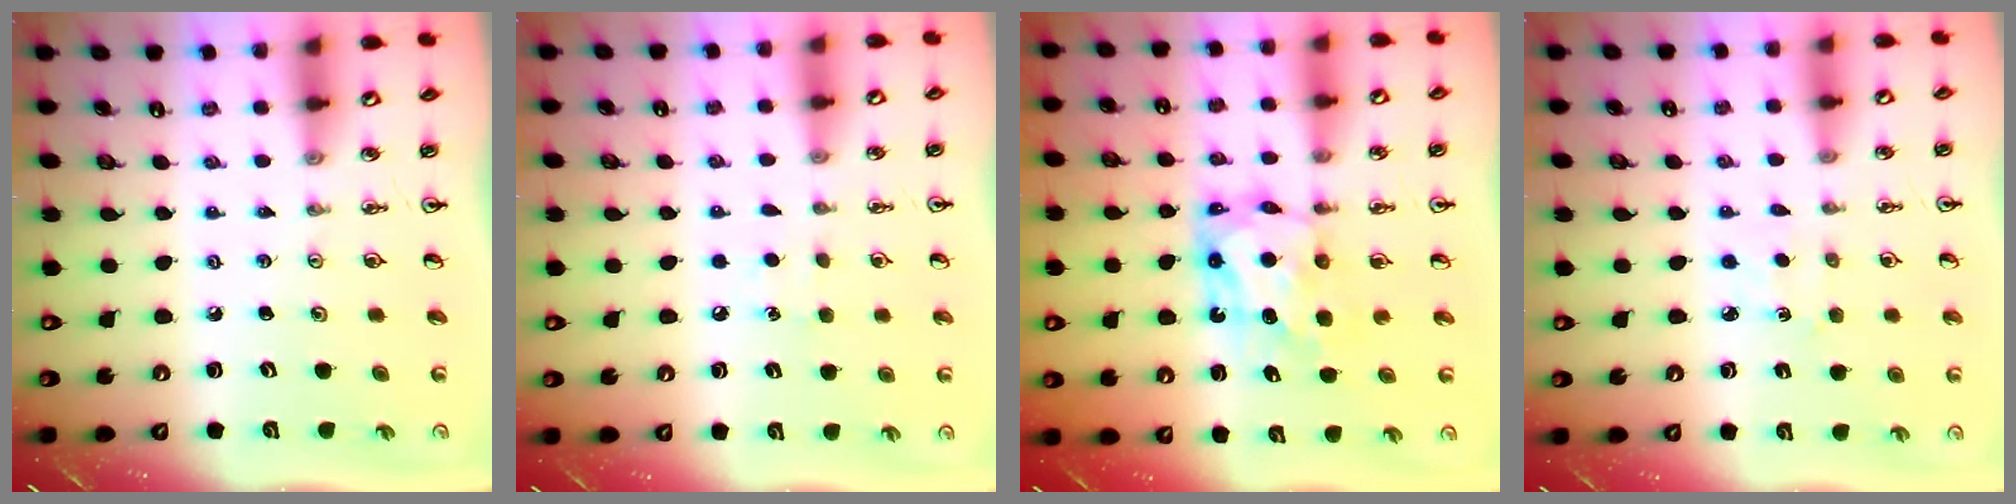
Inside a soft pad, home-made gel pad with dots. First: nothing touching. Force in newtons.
{"total": 5.8, "press": 5.8, "slide": 0.7}
{"total": 7.2, "press": 7.2, "slide": 0.6}
{"total": 2.6, "press": 2.6, "slide": 0.4}